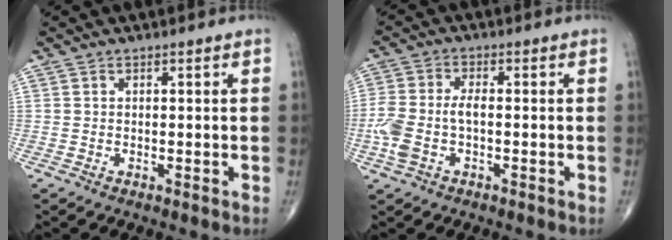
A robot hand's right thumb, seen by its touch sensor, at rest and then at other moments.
{"total": 7.5, "force": [-1.6, 3.9, 6.2], "torque": [-0.160, 0.019, -0.031]}